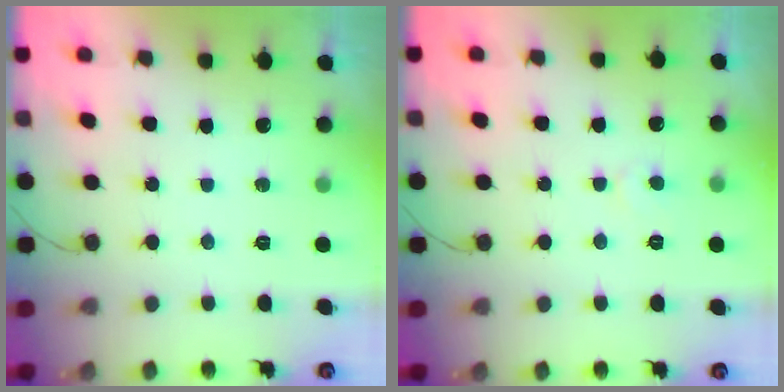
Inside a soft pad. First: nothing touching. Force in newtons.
{"total": 3.2, "press": 3.1, "slide": 0.4}